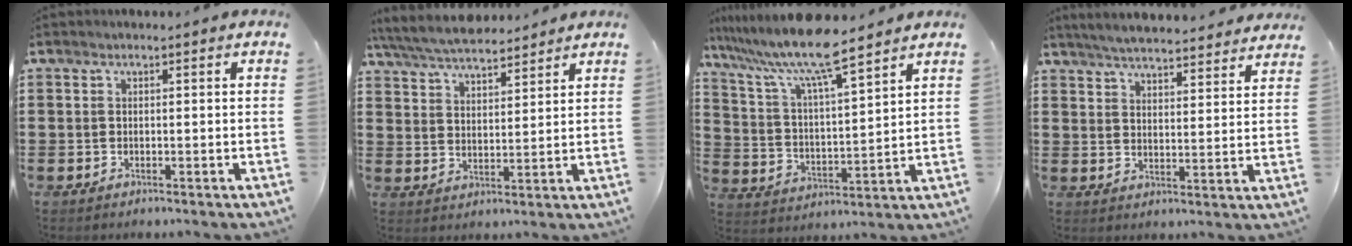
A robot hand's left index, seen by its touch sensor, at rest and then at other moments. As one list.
[{"total": 6.1, "force": [5.8, 1.1, 1.7], "torque": [-0.057, -0.019, 0.103]}, {"total": 9.6, "force": [8.2, 0.1, 5.1], "torque": [-0.130, -0.048, 0.136]}, {"total": 5.3, "force": [5.1, -0.2, 1.1], "torque": [-0.041, -0.026, 0.090]}]